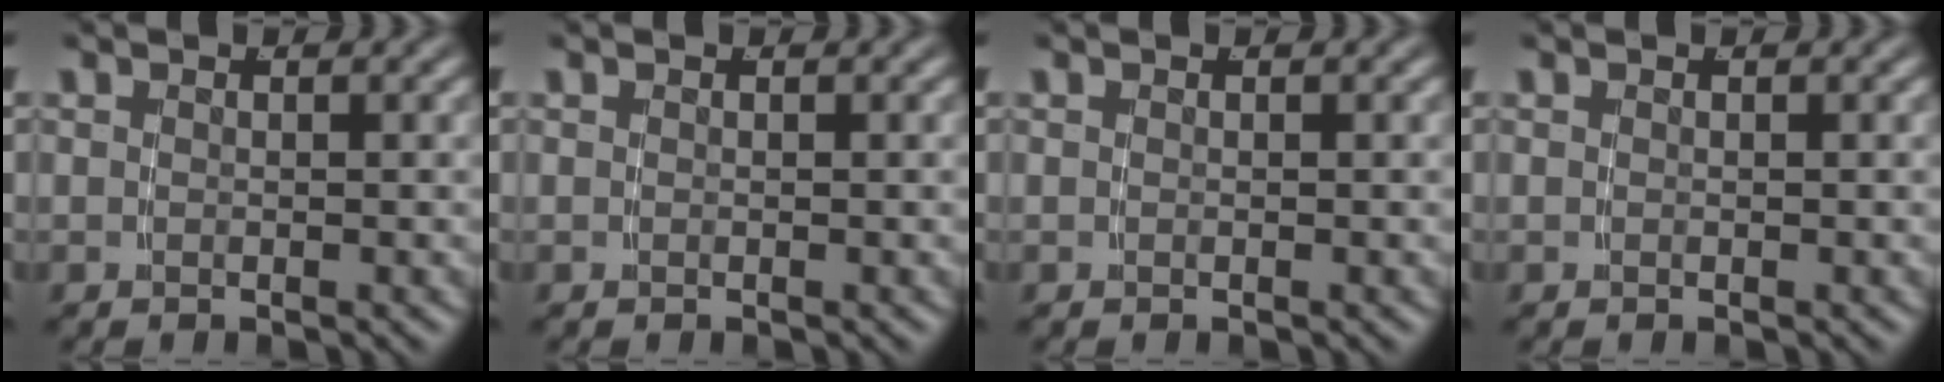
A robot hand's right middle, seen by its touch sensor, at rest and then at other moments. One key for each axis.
{"total": 0.0}
{"total": 0.0}
{"total": 0.0}